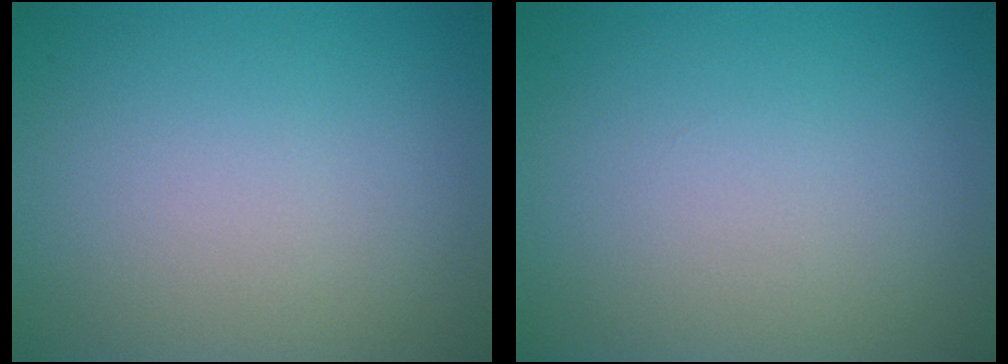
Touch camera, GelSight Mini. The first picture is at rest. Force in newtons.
{"total": 0.0}